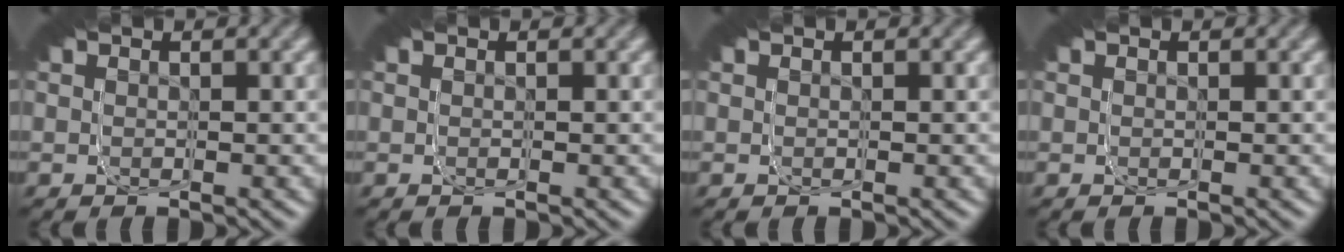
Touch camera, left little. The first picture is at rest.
{"total": 0.0}
{"total": 0.0}
{"total": 0.0}